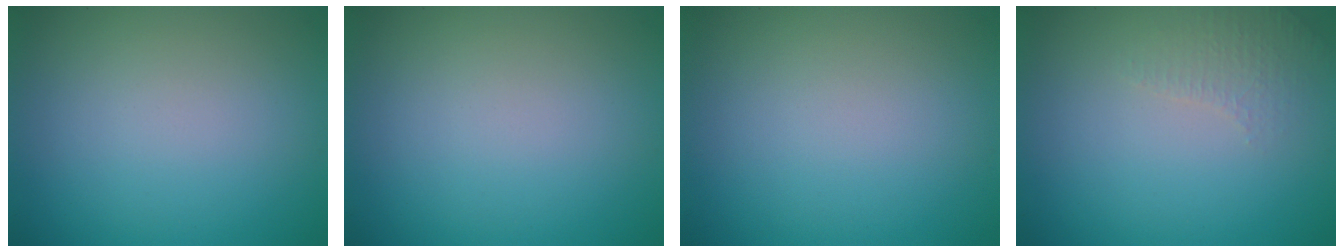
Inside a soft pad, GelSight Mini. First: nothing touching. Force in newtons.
{"total": 0.0}
{"total": 0.0}
{"total": 1.6, "press": 1.6, "slide": 0.4}